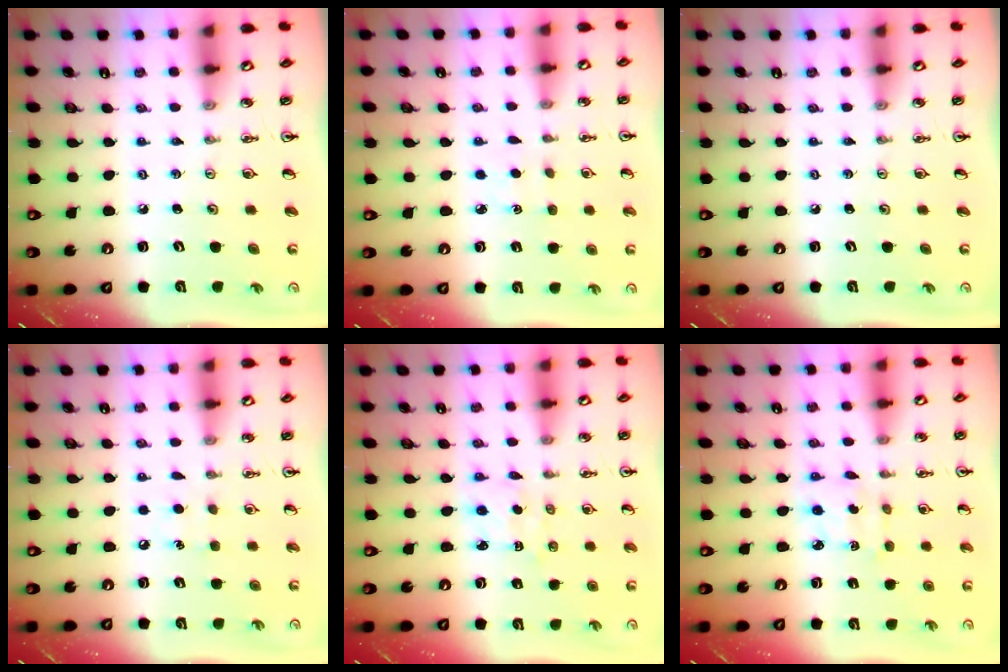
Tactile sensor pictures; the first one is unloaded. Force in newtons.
{"total": 1.5, "press": 1.5, "slide": 0.2}
{"total": 0.0}
{"total": 6.3, "press": 6.3, "slide": 0.8}
{"total": 1.8, "press": 1.6, "slide": 0.6}
{"total": 2.9, "press": 2.9, "slide": 0.6}